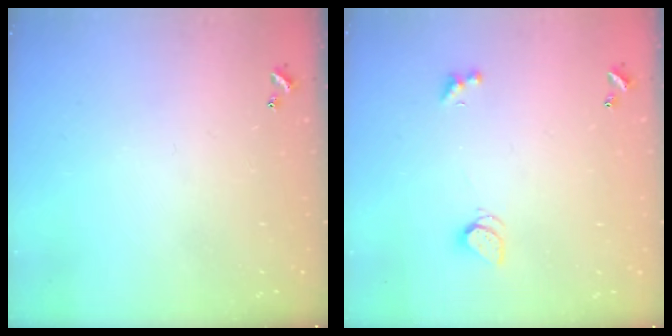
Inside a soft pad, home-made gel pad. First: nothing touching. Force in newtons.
{"total": 1.3, "press": 1.2, "slide": 0.4}